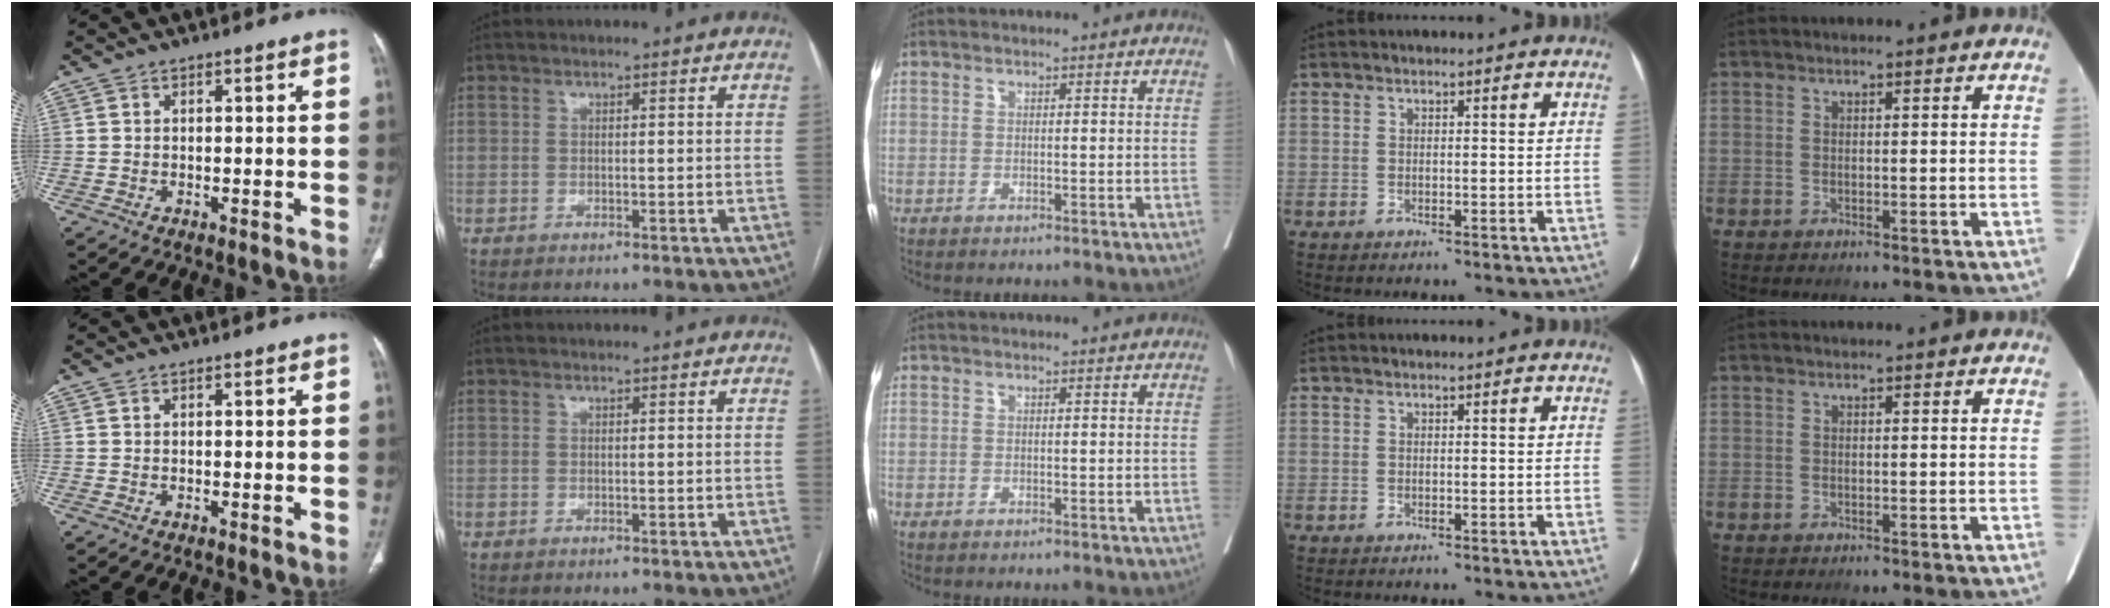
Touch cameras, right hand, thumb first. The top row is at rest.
{}